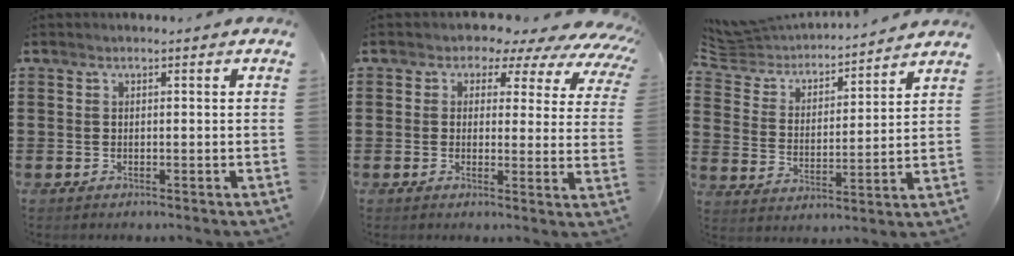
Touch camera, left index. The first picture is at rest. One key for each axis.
{"total": 3.9, "fx": 2.7, "fy": 2.4, "fz": 1.5, "tx": -0.034, "ty": -0.021, "tz": 0.038}
{"total": 4.1, "fx": 3.9, "fy": 1.1, "fz": 0.3, "tx": -0.034, "ty": -0.029, "tz": 0.059}